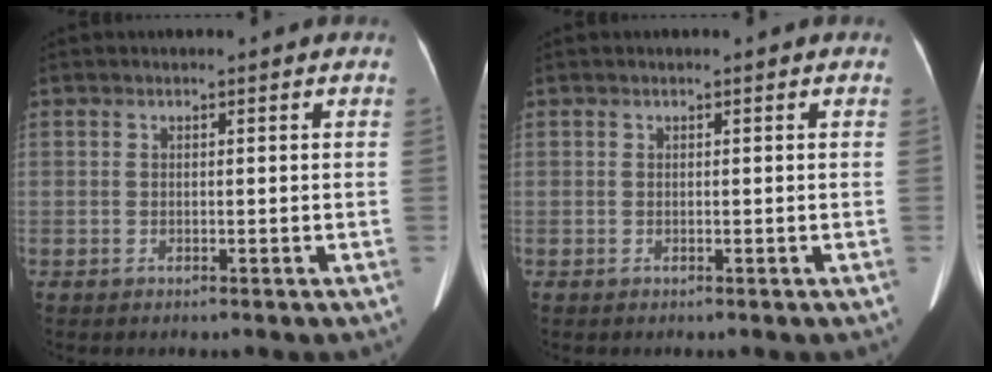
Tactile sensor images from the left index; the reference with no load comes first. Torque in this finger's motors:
{"motor_torque": [-0.06, -0.05, 0.00, 0.00]}